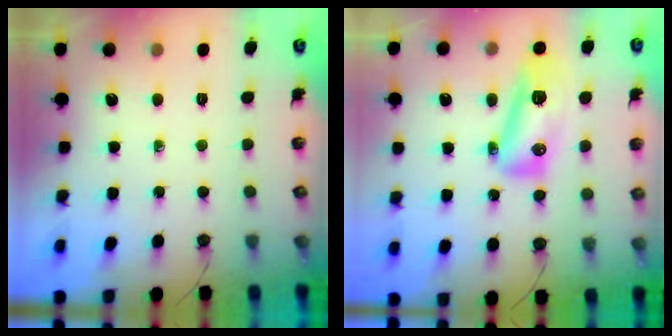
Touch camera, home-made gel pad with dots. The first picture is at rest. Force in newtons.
{"total": 13.1, "press": 13.0, "slide": 1.3}